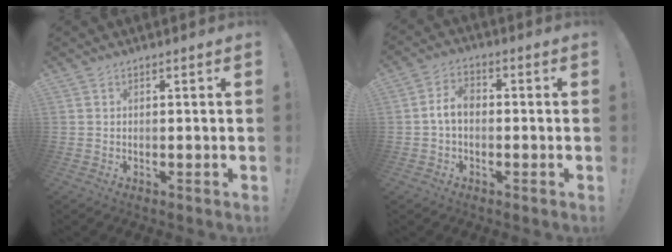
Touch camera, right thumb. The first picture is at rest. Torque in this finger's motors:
{"motor_torque": [0.96, 0.83, 0.60, -0.21, 0.03]}